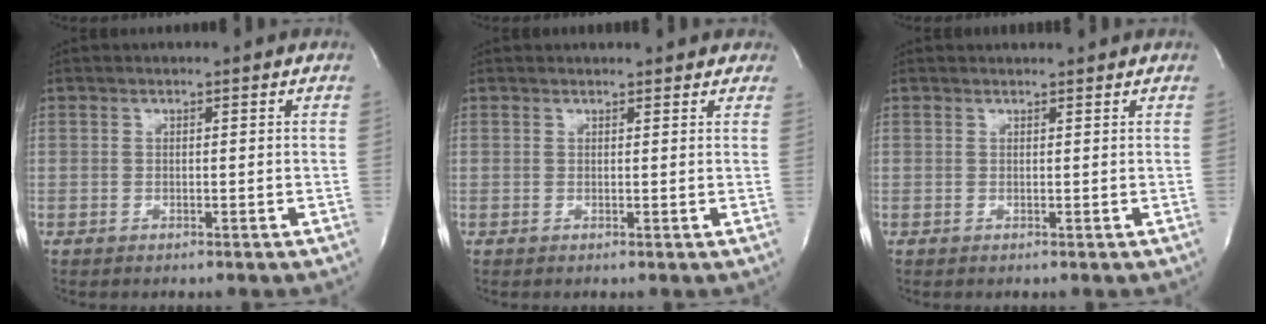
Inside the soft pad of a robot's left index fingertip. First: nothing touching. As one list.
[{"total": 5.8, "force": [5.2, 2.1, 1.5], "torque": [-0.009, 0.010, 0.043]}, {"total": 2.0, "force": [2.0, 0.3, 0.2], "torque": [-0.011, 0.012, 0.024]}]